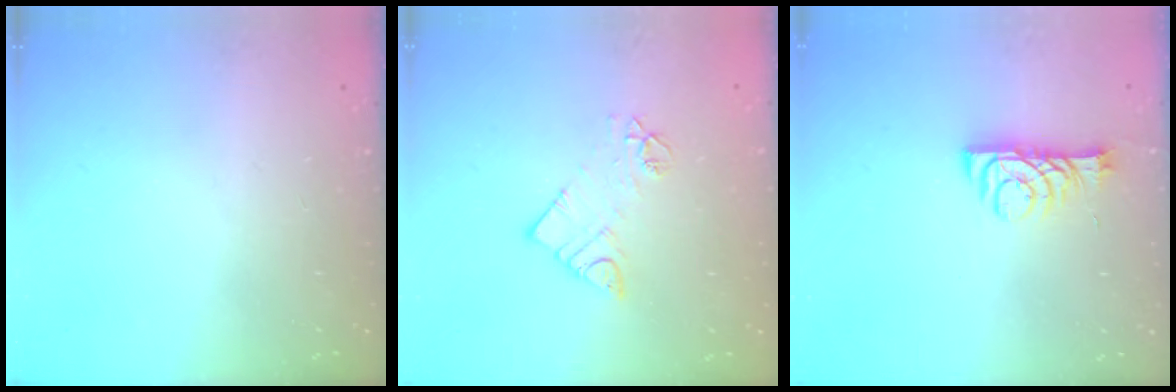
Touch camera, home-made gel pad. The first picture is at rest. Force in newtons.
{"total": 8.6, "press": 8.5, "slide": 0.7}
{"total": 8.1, "press": 8.1, "slide": 0.1}